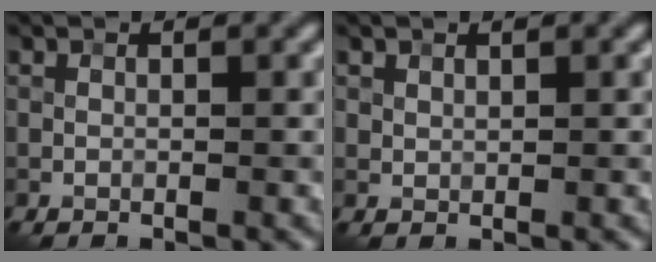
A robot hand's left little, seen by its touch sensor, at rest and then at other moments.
{"total": 0.8, "force": [0.6, 0.5, 0.1], "torque": [-0.003, -0.001, 0.015]}